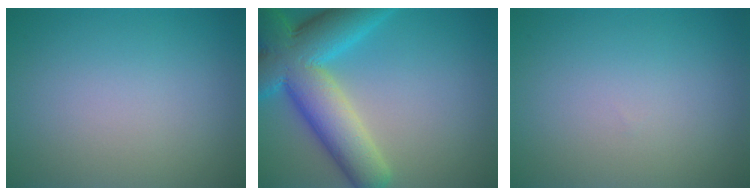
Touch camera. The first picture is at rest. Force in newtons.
{"total": 10.8, "press": 10.8, "slide": 0.5}
{"total": 0.0}